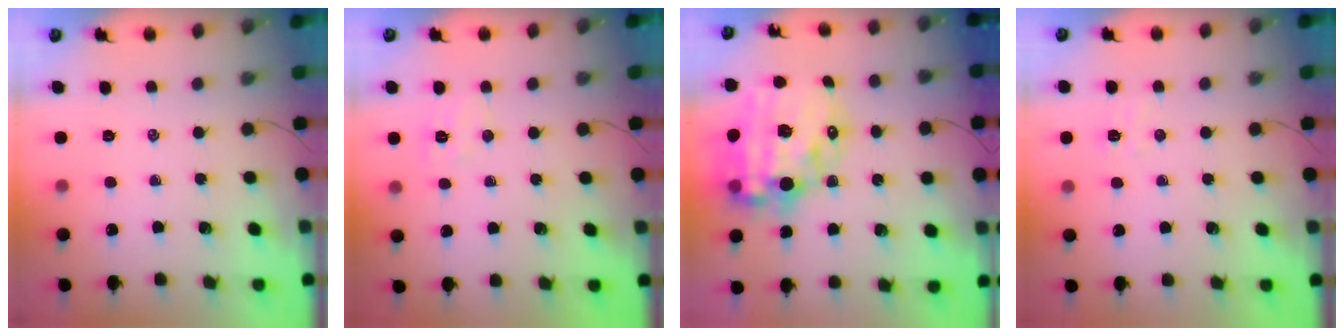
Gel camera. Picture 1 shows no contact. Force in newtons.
{"total": 5.0, "press": 4.9, "slide": 1.0}
{"total": 25.0, "press": 24.4, "slide": 5.6}
{"total": 3.0, "press": 2.8, "slide": 0.8}